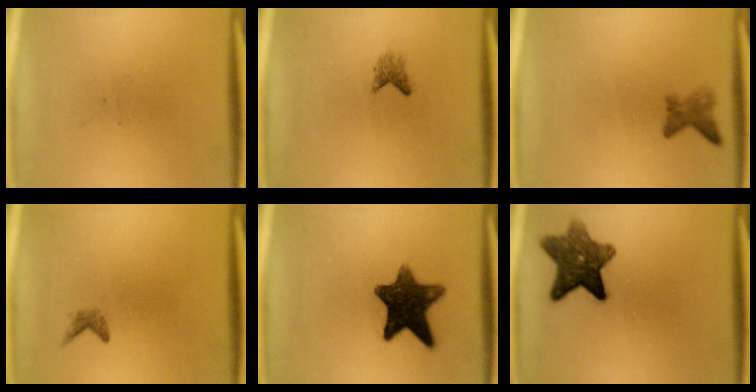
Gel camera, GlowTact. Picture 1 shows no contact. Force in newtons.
{"total": 1.4}
{"total": 2.0}
{"total": 0.9}
{"total": 11.4}
{"total": 9.3}